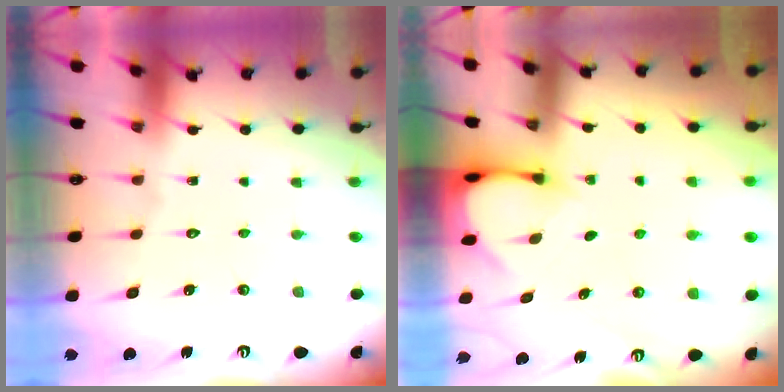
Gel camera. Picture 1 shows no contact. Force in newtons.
{"total": 3.1, "press": 3.1, "slide": 0.2}